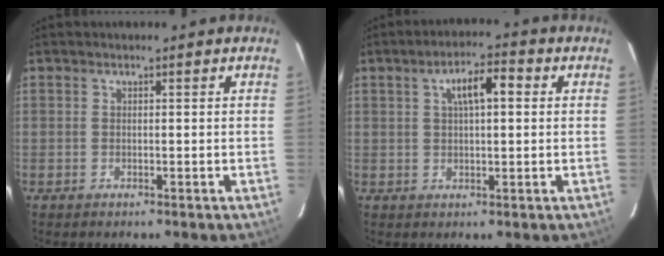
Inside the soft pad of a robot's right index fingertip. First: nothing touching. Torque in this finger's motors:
{"motor_torque": [0.48, 0.08, 0.25, 0.04]}